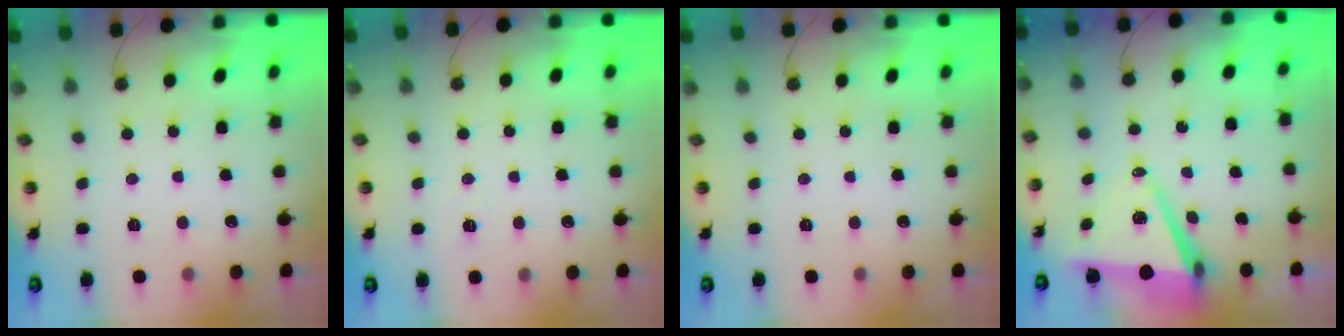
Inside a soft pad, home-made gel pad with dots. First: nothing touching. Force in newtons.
{"total": 5.9, "press": 3.8, "slide": 4.5}
{"total": 0.0}
{"total": 8.4, "press": 7.4, "slide": 4.1}